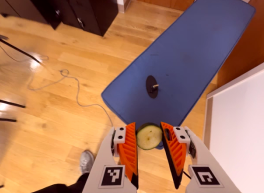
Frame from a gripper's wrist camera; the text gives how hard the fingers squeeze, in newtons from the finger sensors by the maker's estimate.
{"total": 9.1, "left": 9.4, "right": 8.7}